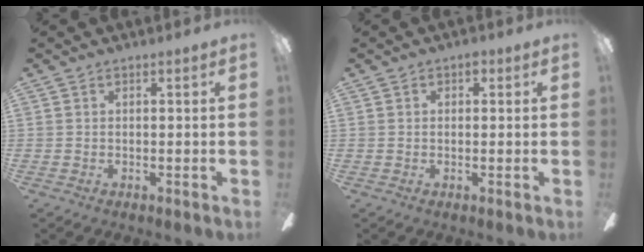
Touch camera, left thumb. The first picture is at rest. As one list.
[{"total": 1.4, "force": [0.3, 1.0, 0.9], "torque": [-0.010, 0.004, 0.002]}]